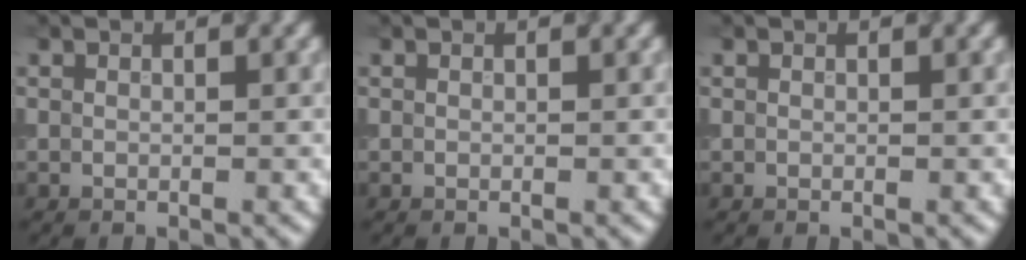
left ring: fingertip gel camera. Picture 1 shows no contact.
{"total": 0.0}
{"total": 0.0}